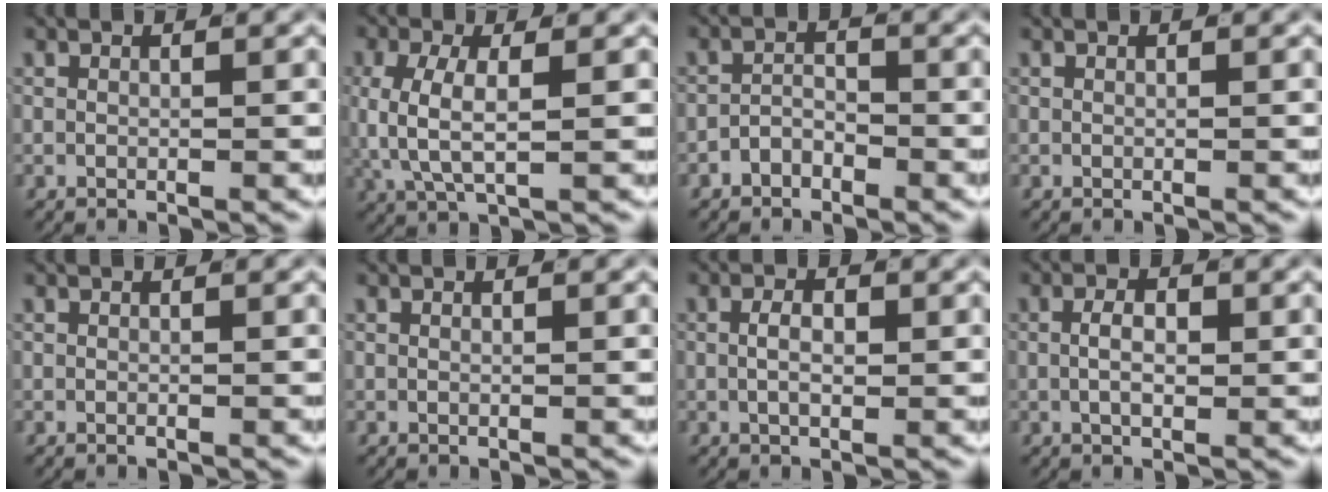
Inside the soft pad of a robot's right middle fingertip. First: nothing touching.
{"total": 4.6, "force": [0.2, 2.1, 4.0], "torque": [-0.092, -0.012, 0.015]}
{"total": 2.1, "force": [-1.7, 1.1, 0.5], "torque": [-0.001, 0.000, -0.035]}
{"total": 0.0}
{"total": 0.0}
{"total": 0.0}
{"total": 2.1, "force": [-0.1, 0.7, 2.0], "torque": [-0.024, 0.000, -0.005]}
{"total": 2.5, "force": [-0.2, 0.9, 2.3], "torque": [-0.027, -0.001, -0.005]}